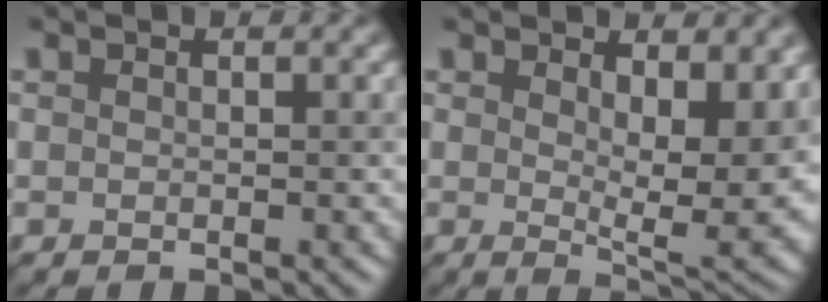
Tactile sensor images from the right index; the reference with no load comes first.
{"total": 8.7, "force": [2.2, 3.5, 7.7], "torque": [-0.108, -0.022, 0.043]}